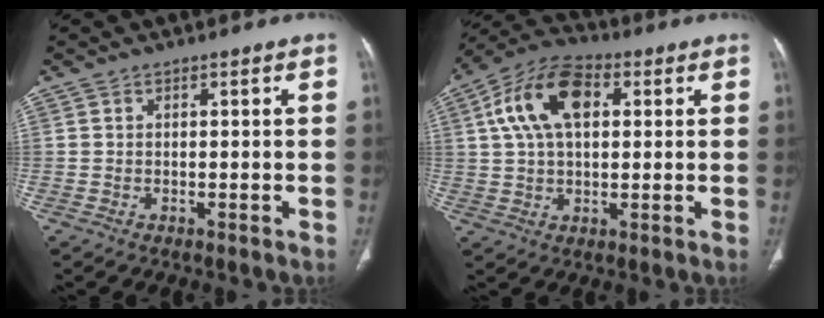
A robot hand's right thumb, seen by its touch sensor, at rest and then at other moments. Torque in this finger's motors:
{"motor_torque": [-0.36, 0.78, 1.19, 0.59, 0.15]}